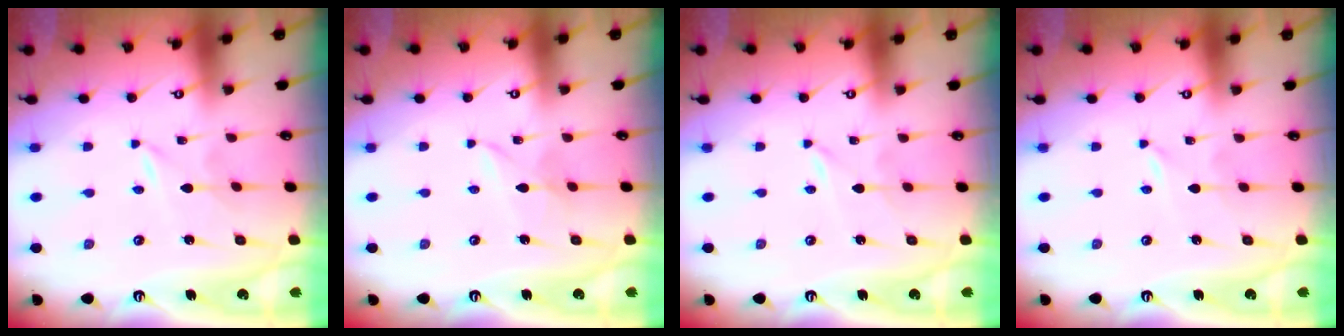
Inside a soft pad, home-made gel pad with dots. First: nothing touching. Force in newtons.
{"total": 2.6, "press": 2.6, "slide": 0.3}
{"total": 0.0}
{"total": 0.0}